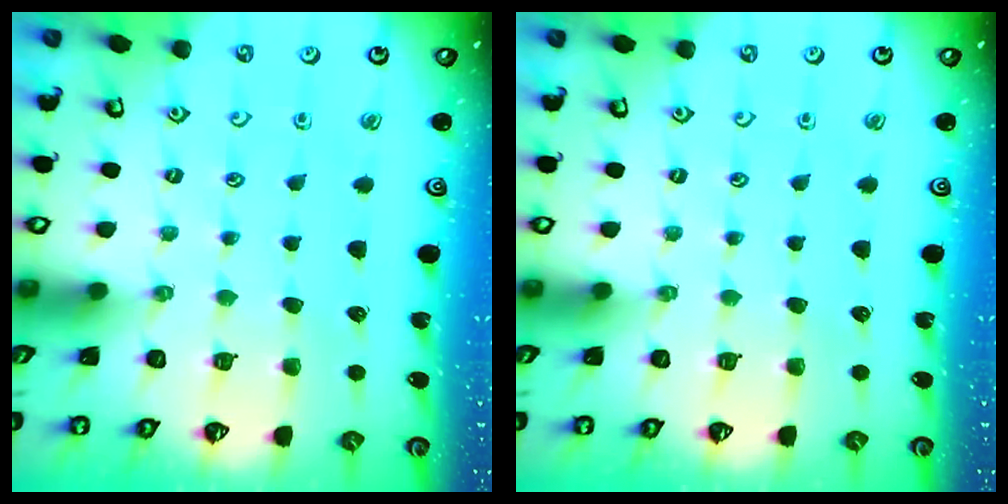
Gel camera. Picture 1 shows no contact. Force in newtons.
{"total": 0.0}